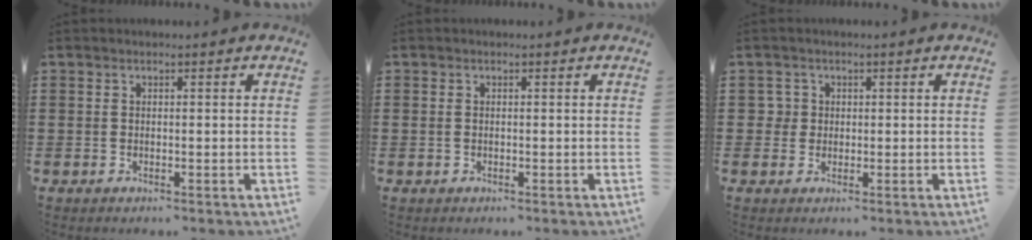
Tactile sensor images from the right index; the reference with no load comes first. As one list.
[{"total": 0.5, "force": [0.0, 0.3, 0.5], "torque": [-0.012, 0.000, -0.001]}, {"total": 2.2, "force": [0.3, 2.1, 0.7], "torque": [-0.022, 0.010, 0.004]}]